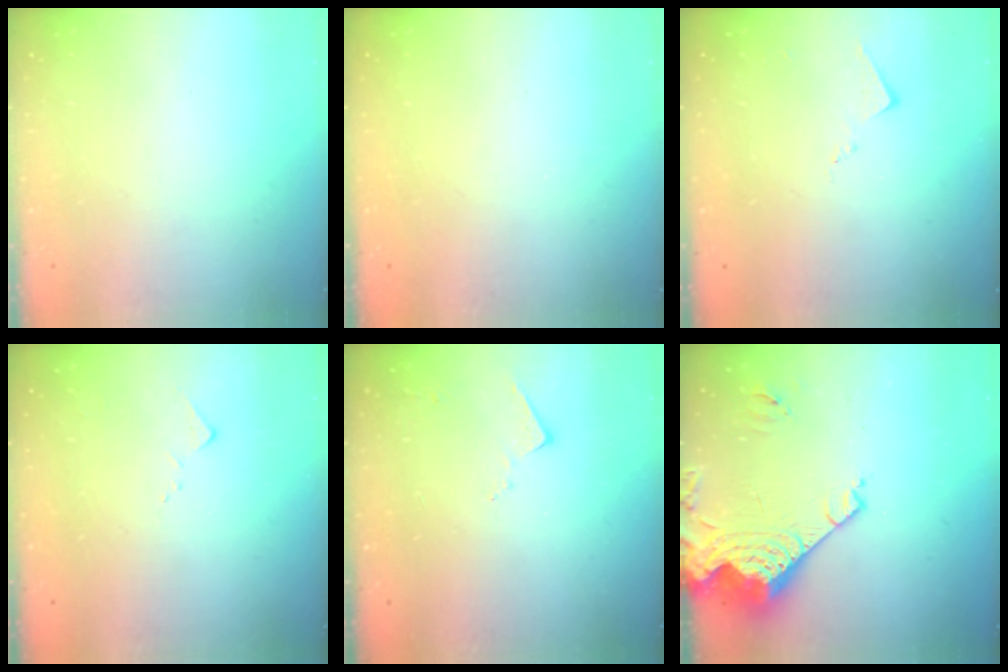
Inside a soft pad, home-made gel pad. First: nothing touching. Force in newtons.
{"total": 1.1, "press": 1.0, "slide": 0.1}
{"total": 6.2, "press": 6.1, "slide": 0.6}
{"total": 5.4, "press": 5.4, "slide": 0.7}
{"total": 7.8, "press": 7.8, "slide": 0.4}
{"total": 15.2, "press": 15.0, "slide": 1.8}